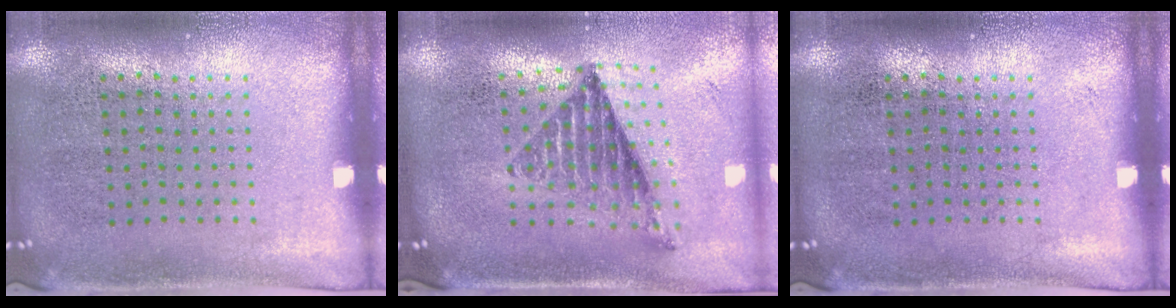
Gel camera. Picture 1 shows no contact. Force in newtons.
{"total": 1.1, "press": 1.0, "slide": 0.5}
{"total": 0.0}